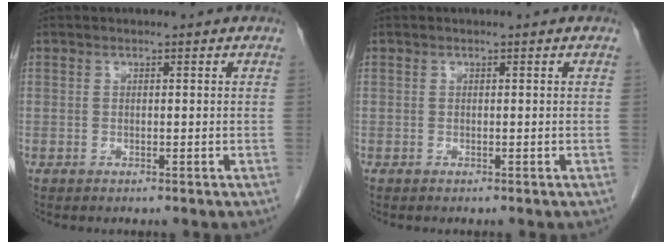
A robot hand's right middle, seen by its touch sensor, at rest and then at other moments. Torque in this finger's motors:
{"motor_torque": [0.17, -0.09, 0.07, 0.00]}